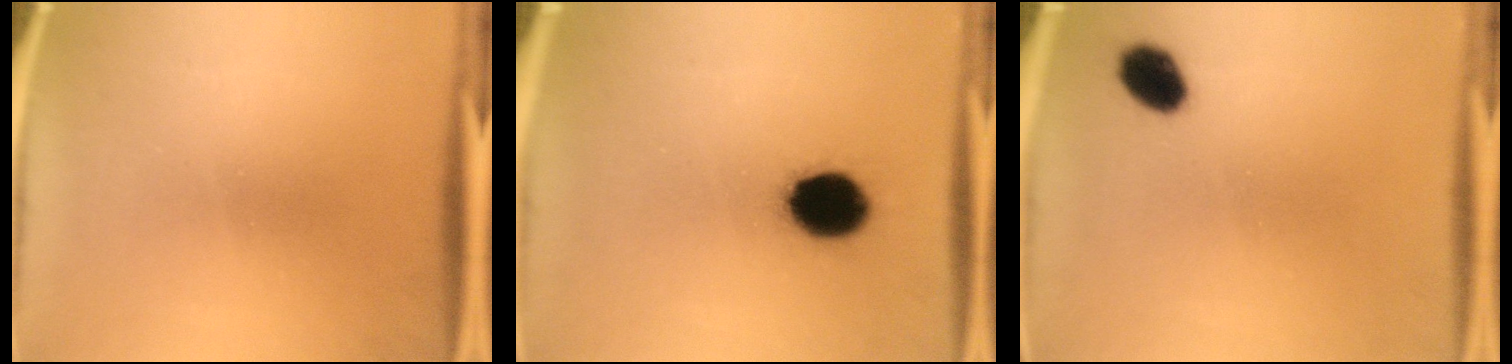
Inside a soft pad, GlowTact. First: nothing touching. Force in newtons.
{"total": 12.0}
{"total": 5.5}